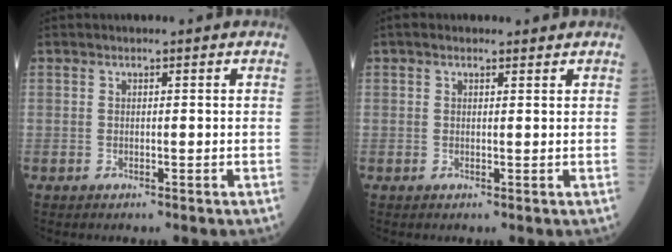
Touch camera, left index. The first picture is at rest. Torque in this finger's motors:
{"motor_torque": [0.40, -0.45, 0.08, -0.01]}